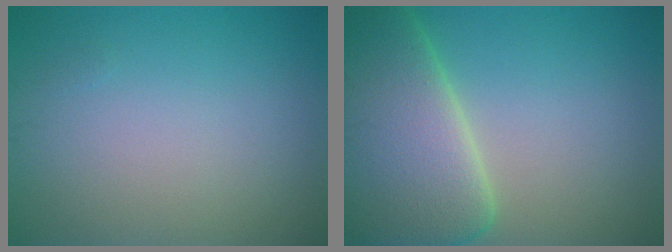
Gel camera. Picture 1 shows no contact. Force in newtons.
{"total": 12.2, "press": 12.1, "slide": 0.8}